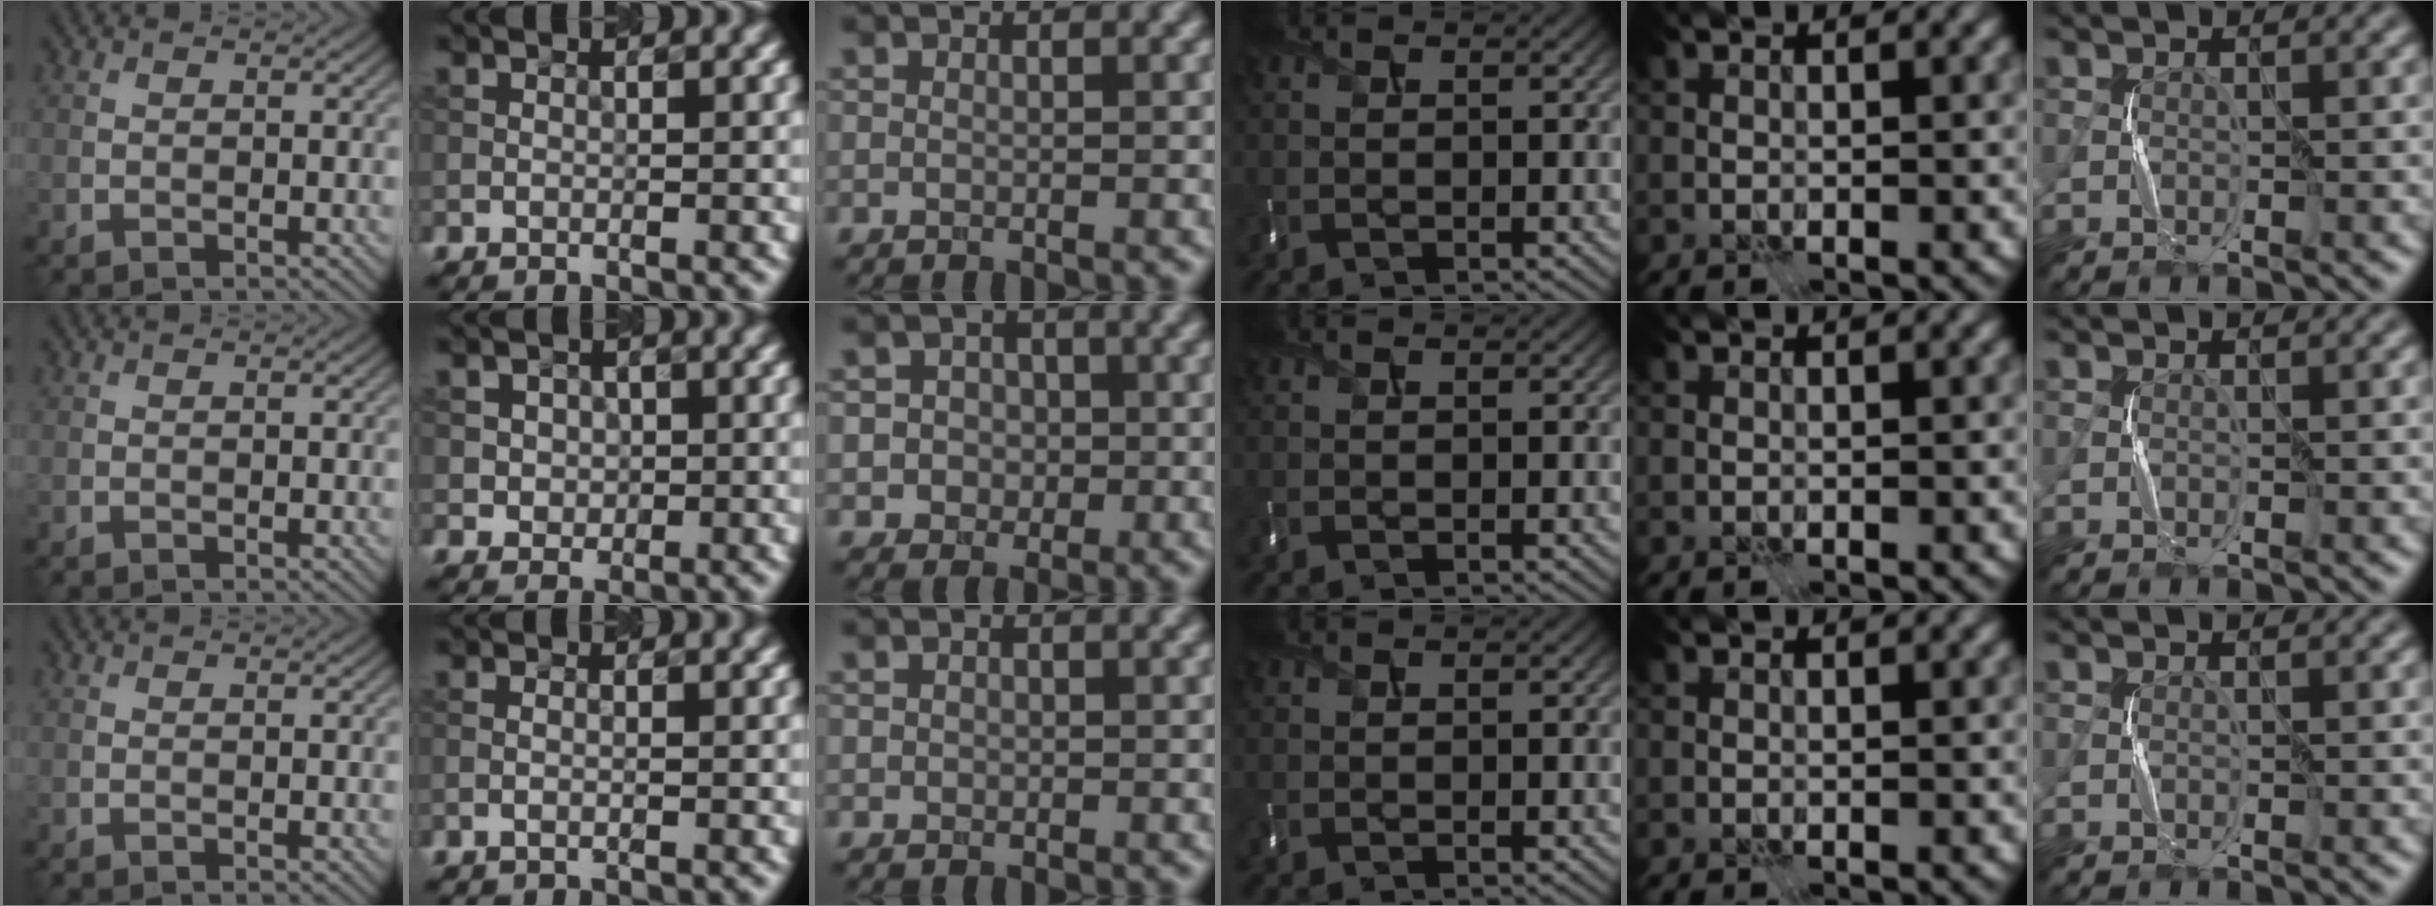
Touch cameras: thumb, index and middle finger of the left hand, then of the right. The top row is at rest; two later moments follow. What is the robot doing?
{"motion": "press", "object": "memory foam"}